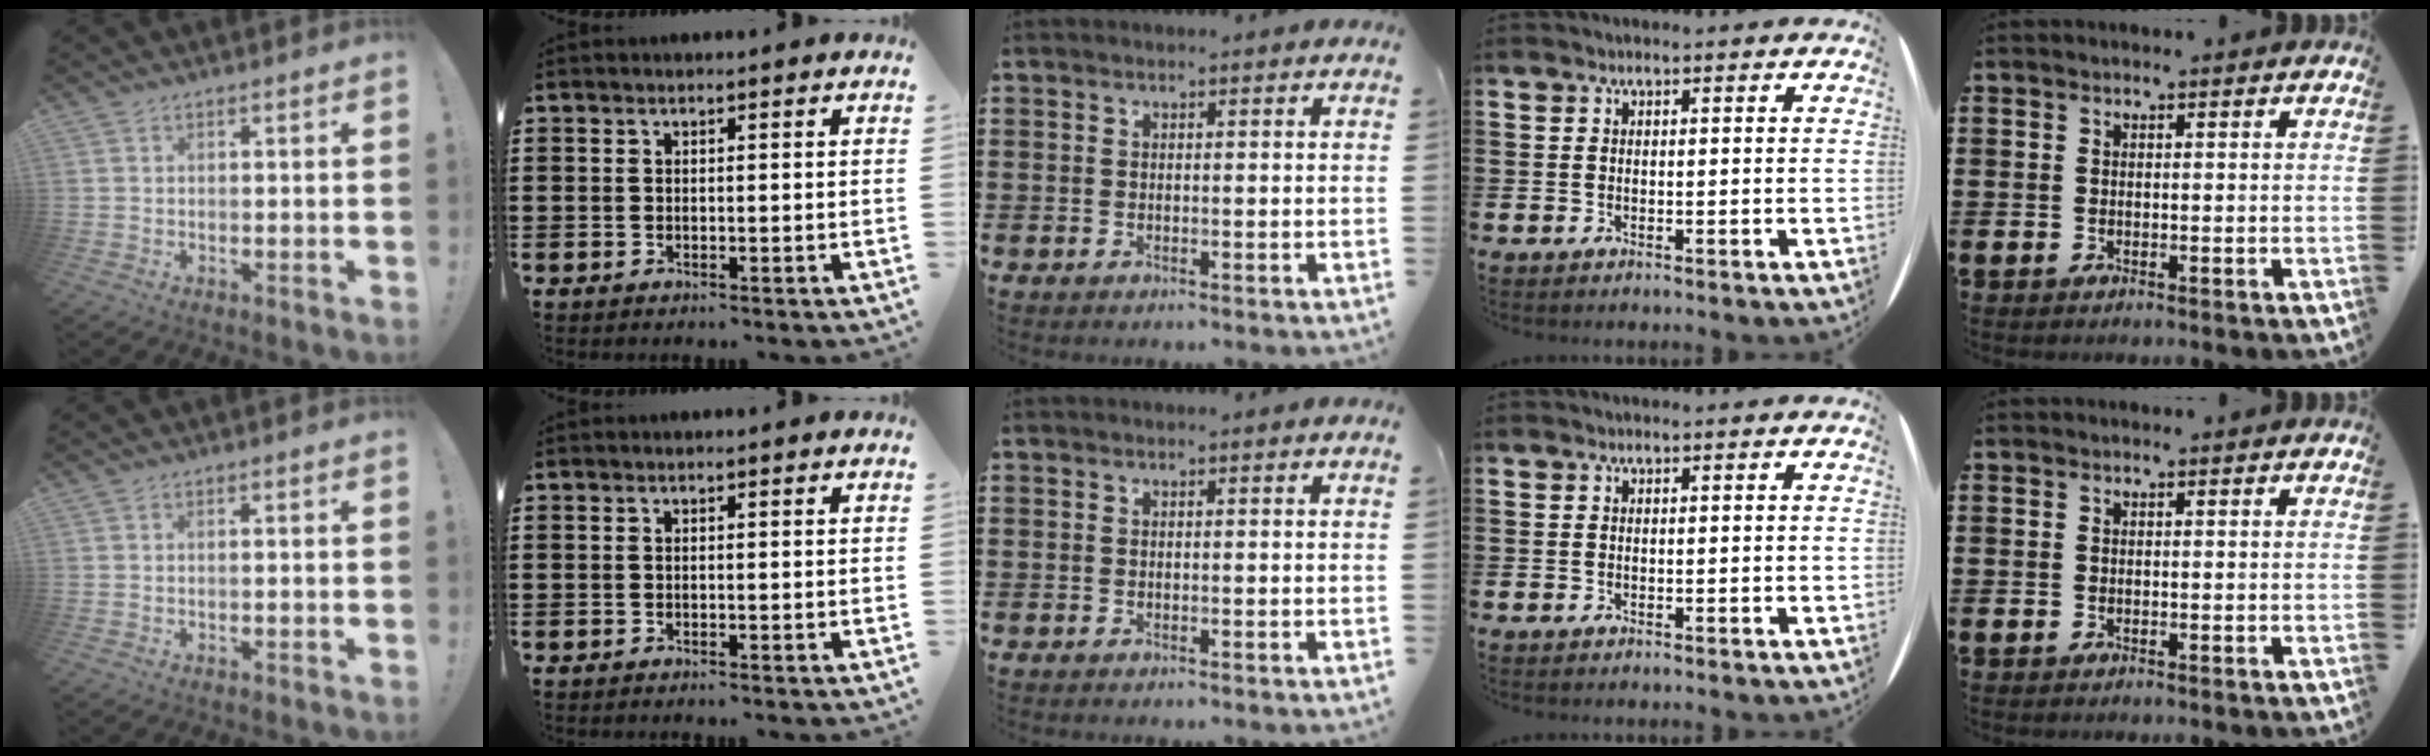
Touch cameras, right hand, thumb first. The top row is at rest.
{}